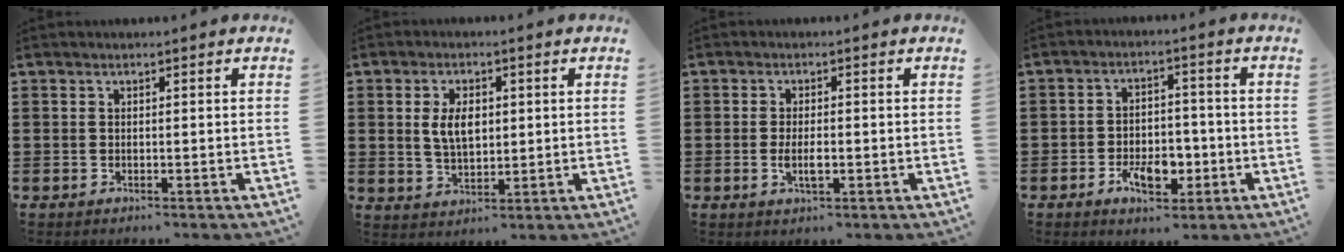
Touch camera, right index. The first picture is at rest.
{"total": 5.3, "force": [0.8, 3.0, 4.3], "torque": [-0.088, 0.005, 0.008]}
{"total": 3.5, "force": [-0.7, 1.2, 3.2], "torque": [-0.058, 0.002, -0.012]}
{"total": 7.0, "force": [-2.7, 4.1, 5.0], "torque": [-0.077, 0.004, -0.050]}